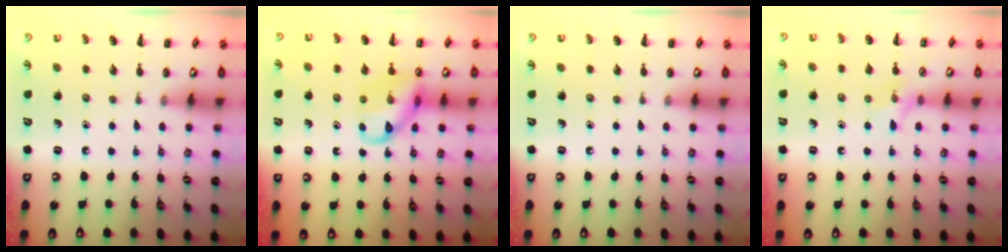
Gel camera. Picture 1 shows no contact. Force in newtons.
{"total": 11.3, "press": 11.2, "slide": 1.6}
{"total": 0.0}
{"total": 7.9, "press": 7.7, "slide": 1.6}